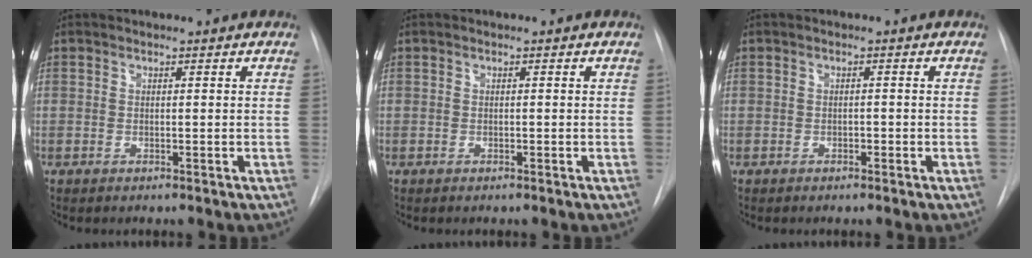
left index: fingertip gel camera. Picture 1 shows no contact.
{"total": 0.0}
{"total": 0.8, "force": [-0.5, 0.4, 0.4], "torque": [-0.005, -0.001, -0.009]}